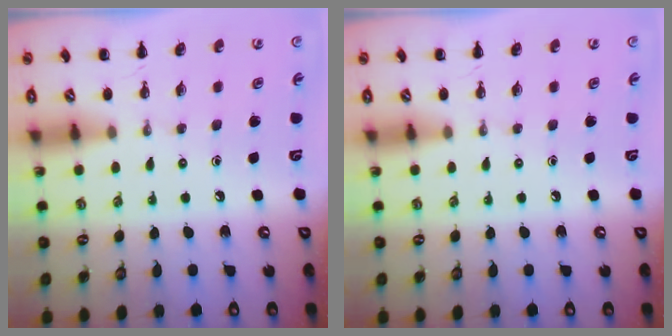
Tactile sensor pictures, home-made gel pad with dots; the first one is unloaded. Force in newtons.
{"total": 0.0}